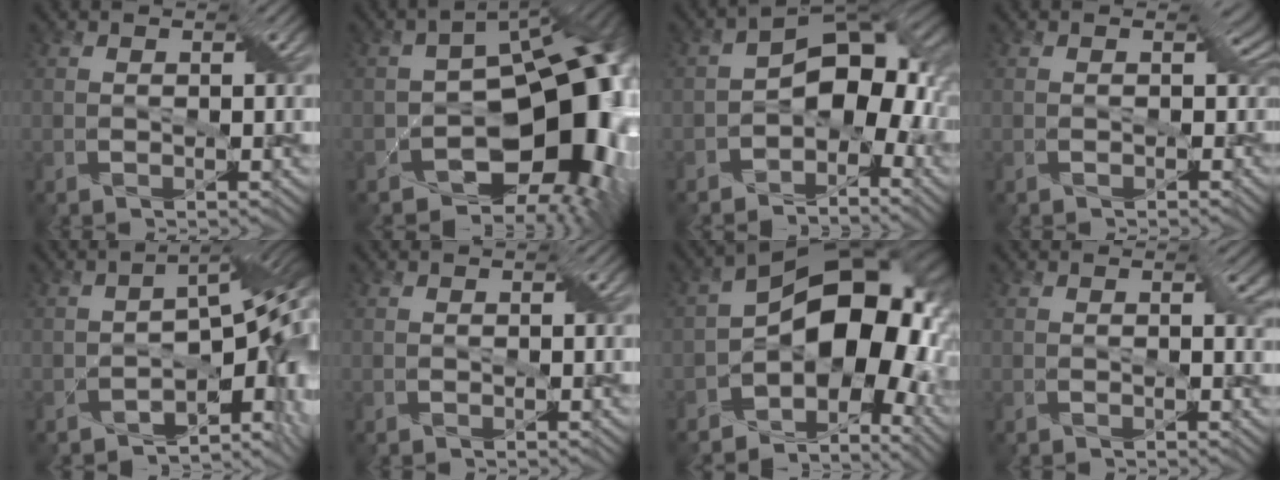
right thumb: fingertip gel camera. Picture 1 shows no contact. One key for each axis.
{"total": 15.1, "fx": -4.8, "fy": 9.0, "fz": 11.2, "tx": -0.129, "ty": -0.022, "tz": -0.067}
{"total": 8.9, "fx": -2.9, "fy": 5.6, "fz": 6.3, "tx": -0.071, "ty": -0.001, "tz": -0.065}
{"total": 1.6, "fx": -0.4, "fy": 1.4, "fz": 0.8, "tx": -0.007, "ty": -0.002, "tz": -0.012}
{"total": 10.9, "fx": -3.9, "fy": 4.7, "fz": 8.9, "tx": -0.106, "ty": -0.019, "tz": -0.045}
{"total": 0.0}
{"total": 13.6, "fx": -2.6, "fy": 8.8, "fz": 10.1, "tx": -0.129, "ty": -0.005, "tz": -0.048}
{"total": 1.7, "fx": 0.2, "fy": 1.0, "fz": 1.4, "tx": -0.013, "ty": -0.003, "tz": 0.001}